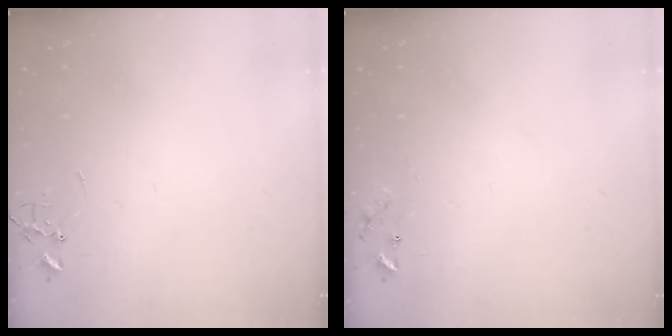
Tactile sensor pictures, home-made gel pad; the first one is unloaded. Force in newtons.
{"total": 7.2, "press": 7.2, "slide": 0.5}